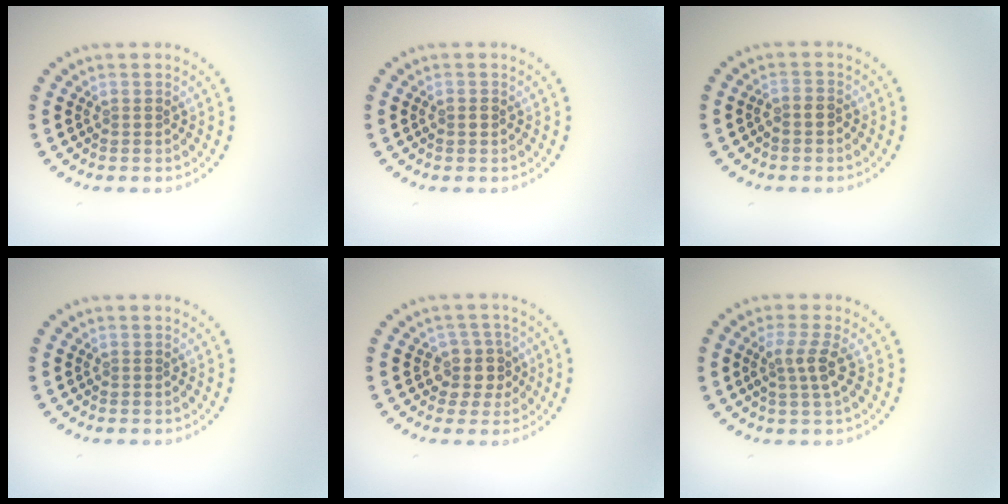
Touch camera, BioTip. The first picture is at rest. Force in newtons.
{"total": 0.8, "press": 0.8, "slide": 0.1}
{"total": 1.0, "press": 0.8, "slide": 0.7}
{"total": 0.0}
{"total": 2.8, "press": 2.4, "slide": 1.5}
{"total": 2.5, "press": 2.1, "slide": 1.4}